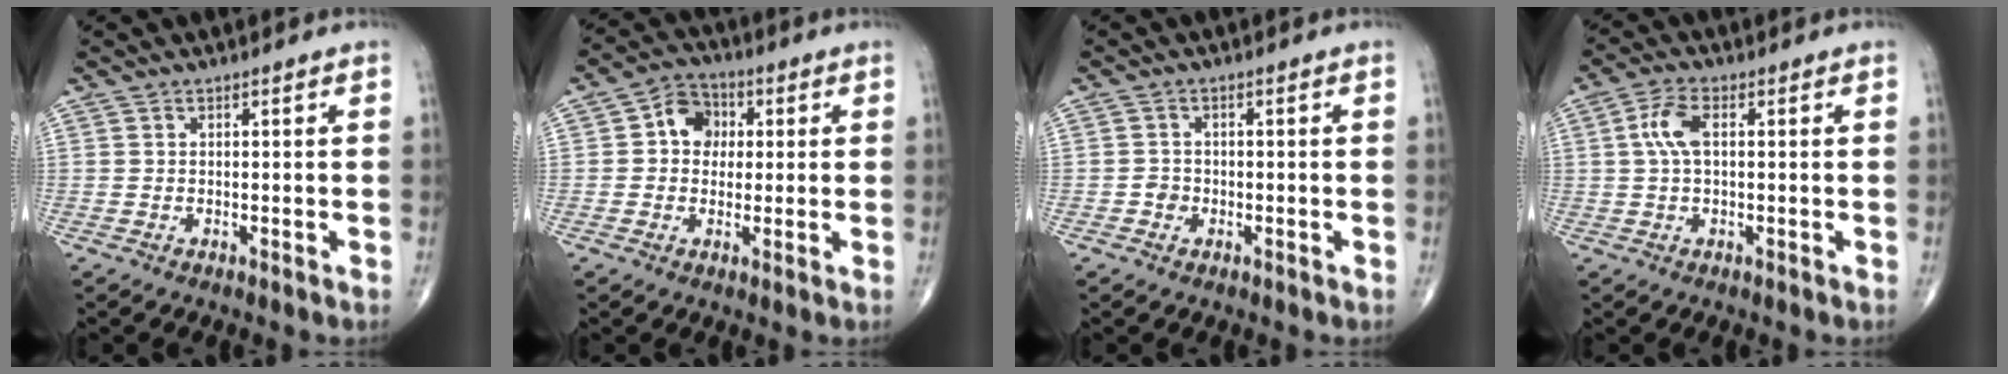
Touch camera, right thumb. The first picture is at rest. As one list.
[{"total": 7.0, "force": [1.0, 5.9, 3.6], "torque": [-0.029, 0.013, 0.006]}, {"total": 1.8, "force": [-0.6, 1.7, 0.5], "torque": [0.000, 0.007, -0.014]}, {"total": 5.1, "force": [0.8, 2.5, 4.4], "torque": [-0.103, 0.014, 0.012]}]